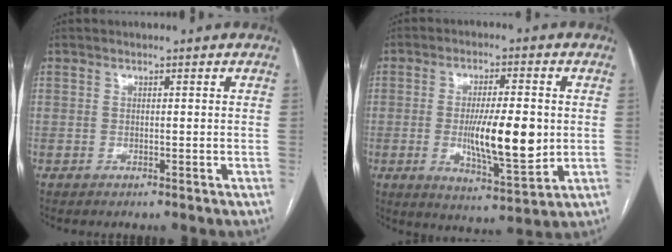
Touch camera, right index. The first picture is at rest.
{"total": 11.7, "force": [-0.6, 2.7, 11.3], "torque": [-0.193, -0.015, -0.005]}